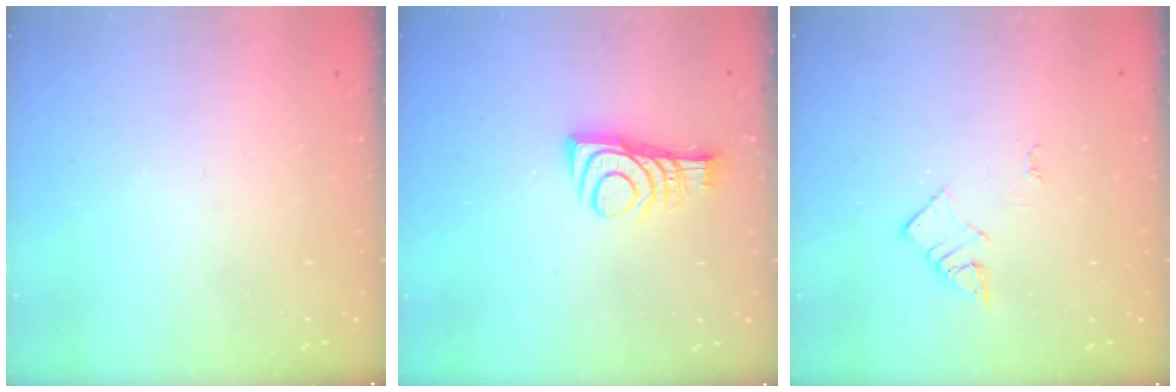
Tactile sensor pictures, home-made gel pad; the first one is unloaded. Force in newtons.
{"total": 10.8, "press": 10.8, "slide": 0.4}
{"total": 3.2, "press": 3.2, "slide": 0.4}